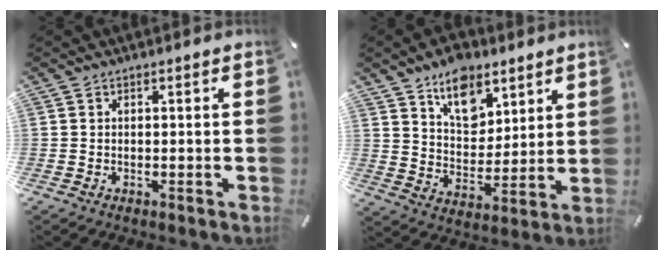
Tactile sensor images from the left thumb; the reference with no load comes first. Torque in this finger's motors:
{"motor_torque": [2.05, 1.24, 1.40, -1.24, 0.17]}